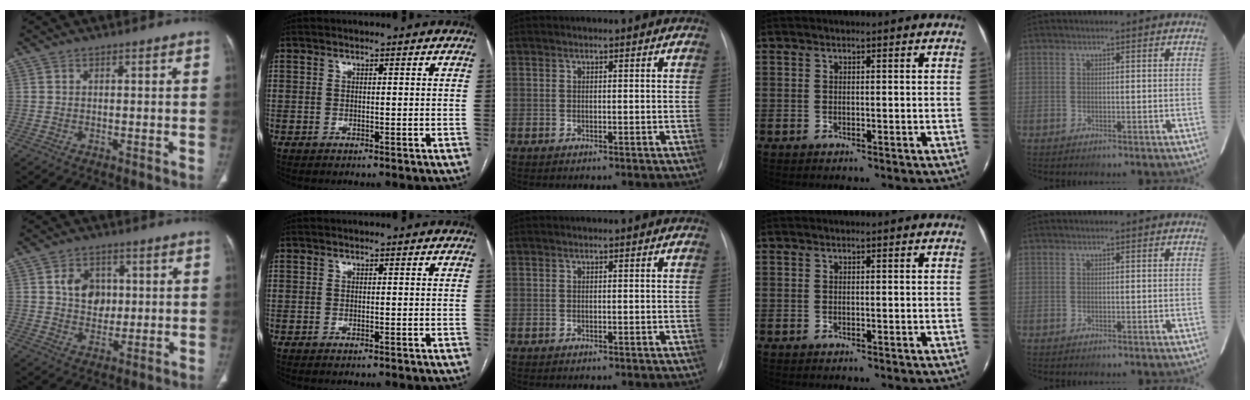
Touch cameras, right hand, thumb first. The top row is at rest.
{"thumb": {"total": 7.4, "force": [1.3, 5.9, 4.2], "torque": [-0.037, -0.004, 0.024]}}